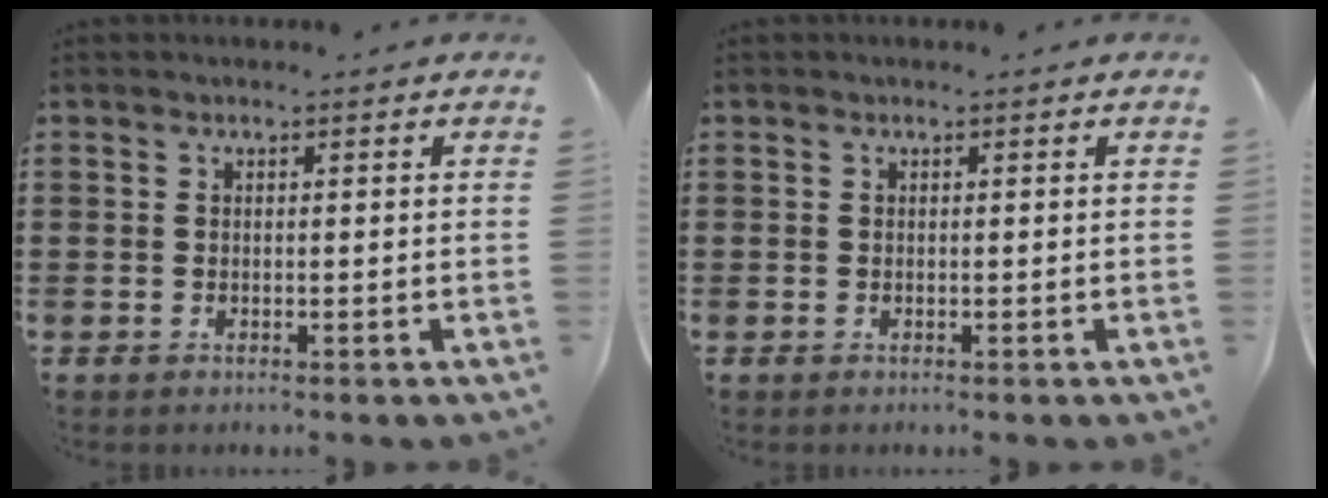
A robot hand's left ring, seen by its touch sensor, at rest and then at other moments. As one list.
[{"total": 0.0}]